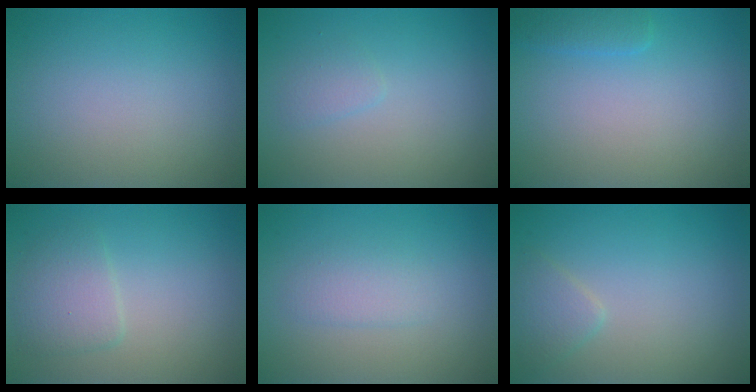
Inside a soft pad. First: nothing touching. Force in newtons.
{"total": 1.0, "press": 1.0, "slide": 0.0}
{"total": 1.4, "press": 1.4, "slide": 0.2}
{"total": 2.4, "press": 2.4, "slide": 0.0}
{"total": 1.7, "press": 1.7, "slide": 0.1}
{"total": 1.6, "press": 1.6, "slide": 0.1}